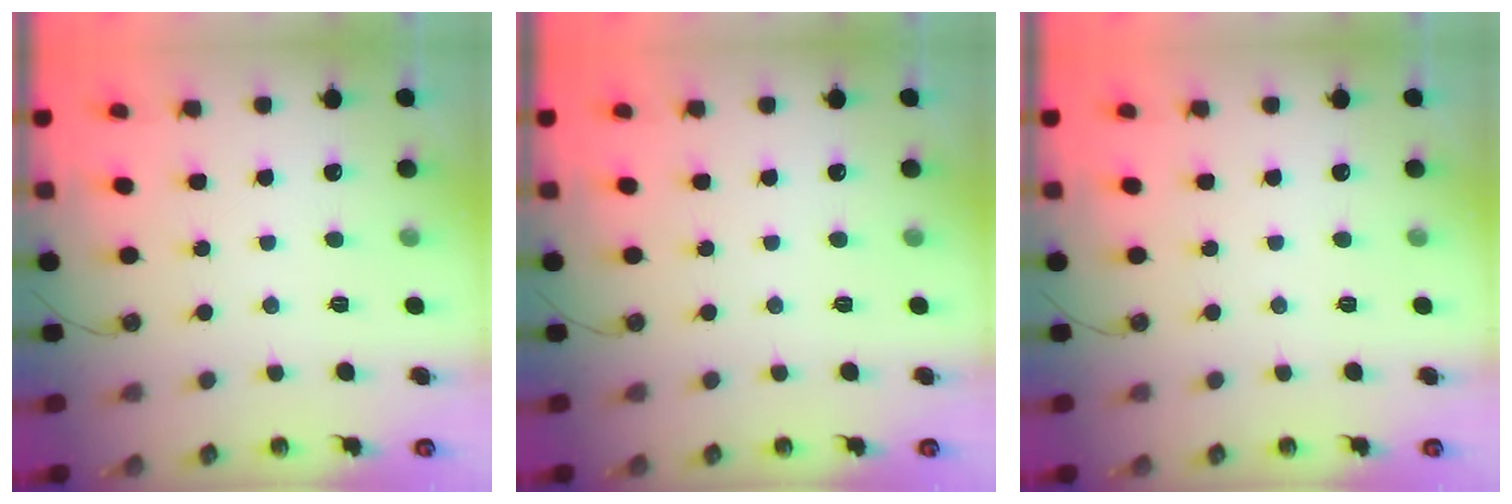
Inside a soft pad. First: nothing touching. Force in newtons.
{"total": 0.0}
{"total": 0.0}